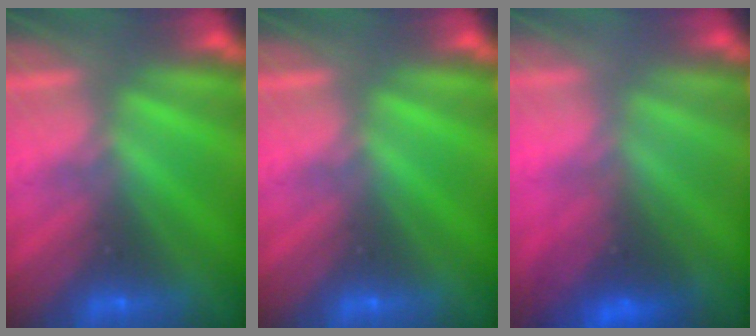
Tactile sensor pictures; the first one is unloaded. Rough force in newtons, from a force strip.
{"total": 0.0}
{"total": 2.5}